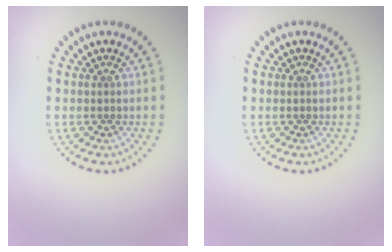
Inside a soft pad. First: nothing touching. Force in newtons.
{"total": 0.0}